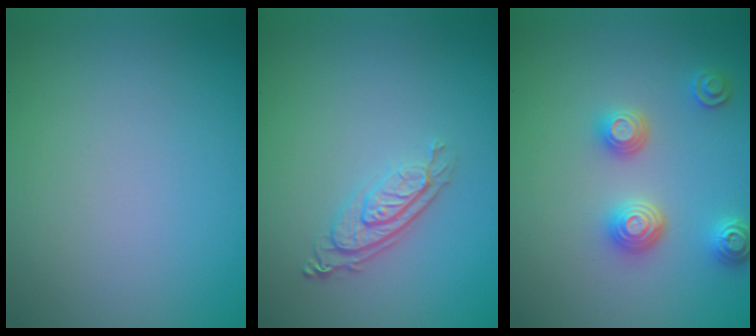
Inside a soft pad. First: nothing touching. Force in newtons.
{"total": 2.9, "press": 2.0, "slide": 2.0}
{"total": 3.2, "press": 3.0, "slide": 1.0}